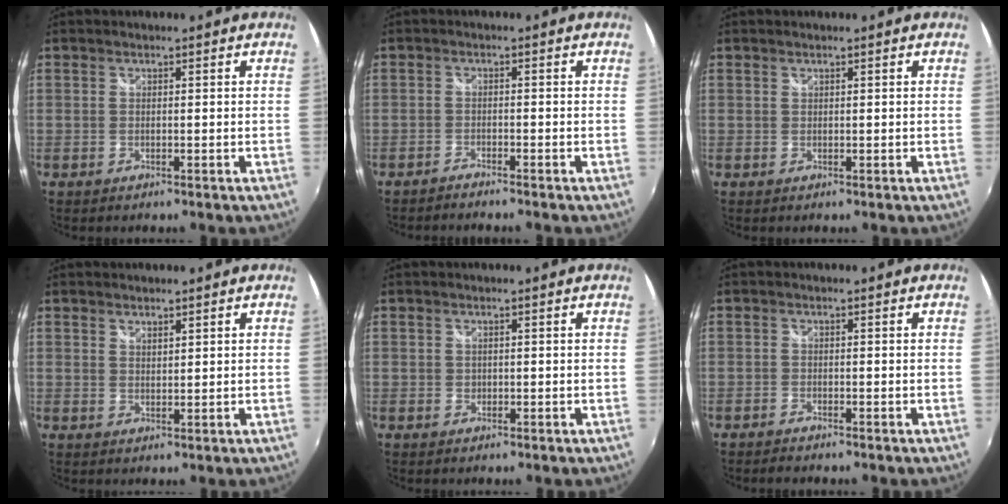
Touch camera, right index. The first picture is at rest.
{"total": 2.1, "force": [-2.0, 0.1, 0.6], "torque": [-0.028, -0.007, -0.038]}
{"total": 0.0}
{"total": 1.6, "force": [1.4, 0.6, 0.6], "torque": [-0.006, 0.000, 0.024]}
{"total": 1.2, "force": [0.1, 1.2, 0.4], "torque": [-0.003, 0.001, 0.001]}
{"total": 1.7, "force": [-1.6, 0.3, 0.6], "torque": [-0.021, -0.008, -0.032]}